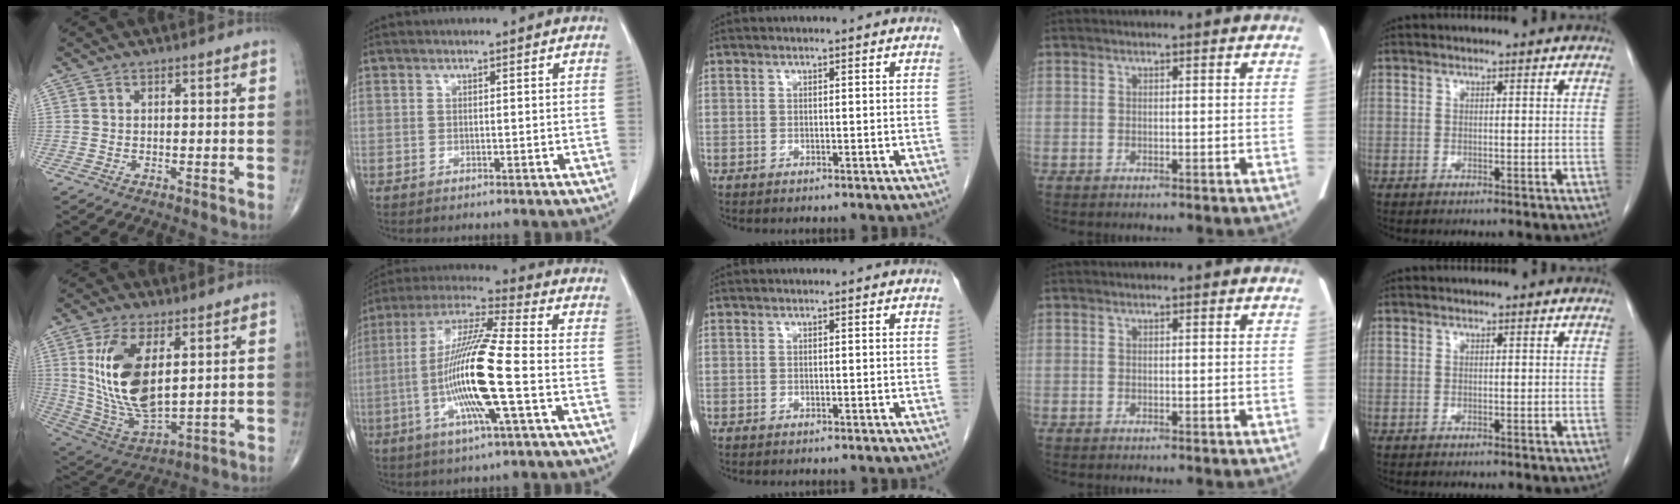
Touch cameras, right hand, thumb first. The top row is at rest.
{"thumb": {"total": 16.9, "force": [4.1, 7.9, 14.4], "torque": [-0.275, -0.023, 0.095]}, "index": {"total": 15.8, "force": [-3.3, 0.4, 15.5], "torque": [-0.310, -0.007, -0.072]}}